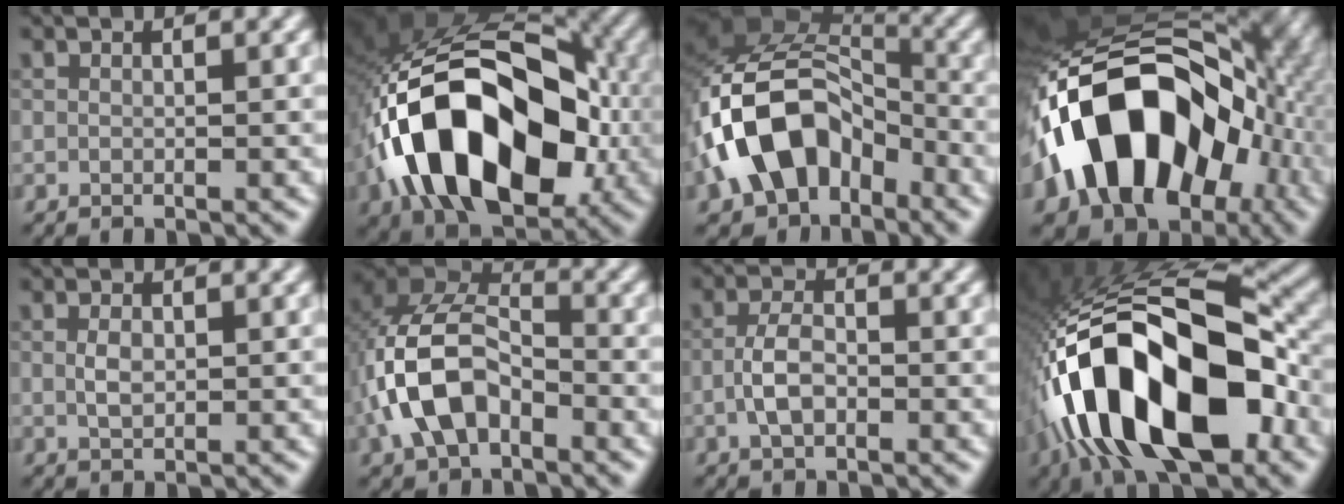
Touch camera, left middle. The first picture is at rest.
{"total": 16.2, "force": [-4.5, 10.0, 11.9], "torque": [-0.203, 0.002, -0.085]}
{"total": 11.5, "force": [-4.4, 7.8, 7.3], "torque": [-0.132, 0.013, -0.094]}
{"total": 18.4, "force": [-4.4, 11.9, 13.3], "torque": [-0.224, 0.003, -0.082]}
{"total": 1.5, "force": [0.1, 0.9, 1.2], "torque": [-0.028, -0.001, 0.004]}
{"total": 8.5, "force": [-2.6, 5.1, 6.3], "torque": [-0.138, 0.014, -0.058]}
{"total": 2.8, "force": [-0.9, 1.4, 2.3], "torque": [-0.043, 0.005, -0.023]}
{"total": 17.4, "force": [-5.5, 8.2, 14.3], "torque": [-0.229, 0.008, -0.093]}